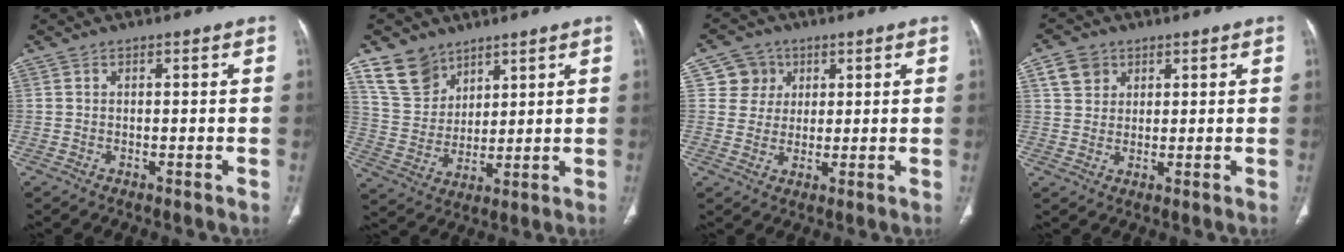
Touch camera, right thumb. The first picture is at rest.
{"total": 9.8, "force": [7.0, 6.4, 2.5], "torque": [-0.021, -0.035, 0.150]}
{"total": 5.8, "force": [2.1, 5.4, 0.6], "torque": [0.018, -0.002, 0.033]}
{"total": 5.0, "force": [2.4, 4.1, 1.5], "torque": [-0.006, -0.003, 0.047]}